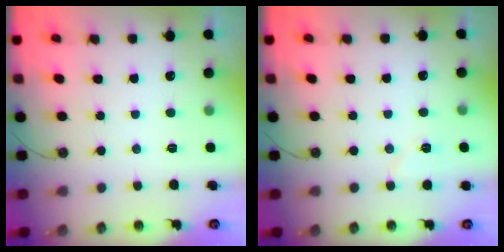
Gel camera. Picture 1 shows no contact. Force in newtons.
{"total": 5.4, "press": 5.0, "slide": 2.1}